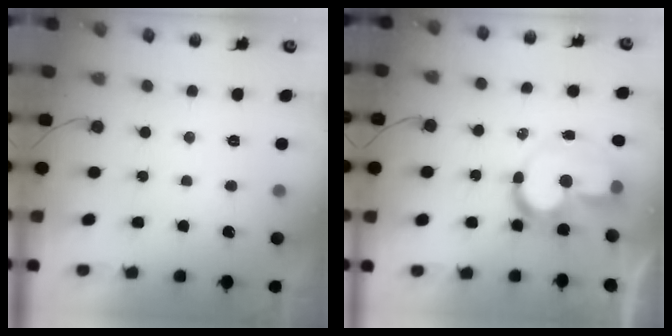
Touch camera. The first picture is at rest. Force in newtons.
{"total": 11.8, "press": 11.8, "slide": 1.3}